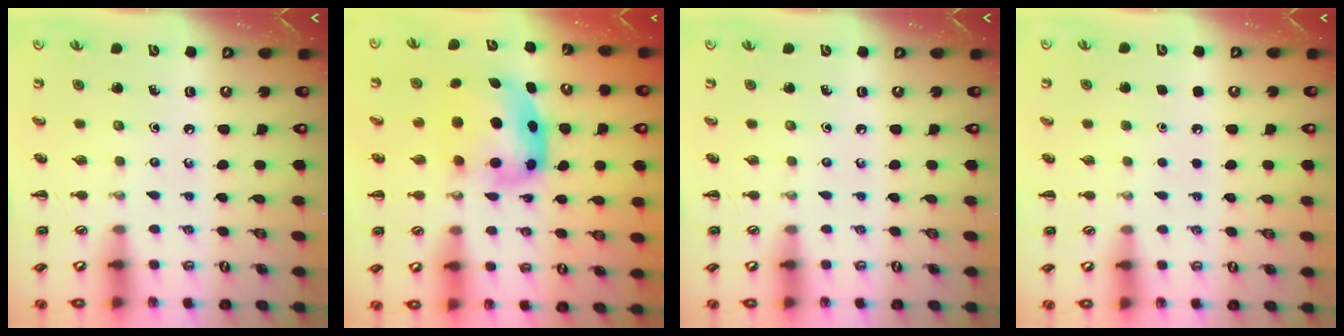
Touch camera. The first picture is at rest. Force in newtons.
{"total": 6.3, "press": 6.2, "slide": 1.3}
{"total": 0.0}
{"total": 1.6, "press": 1.6, "slide": 0.1}